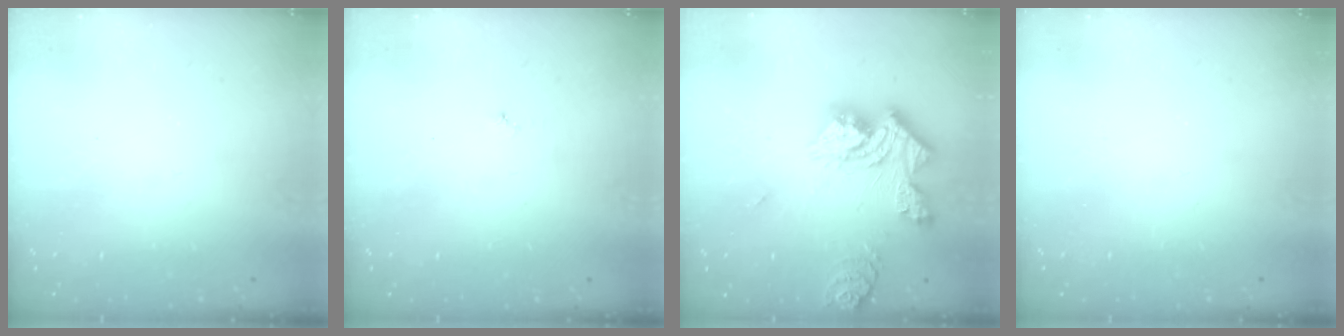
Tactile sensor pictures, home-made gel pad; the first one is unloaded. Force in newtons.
{"total": 3.0, "press": 2.9, "slide": 0.3}
{"total": 18.5, "press": 18.4, "slide": 1.6}
{"total": 0.0}